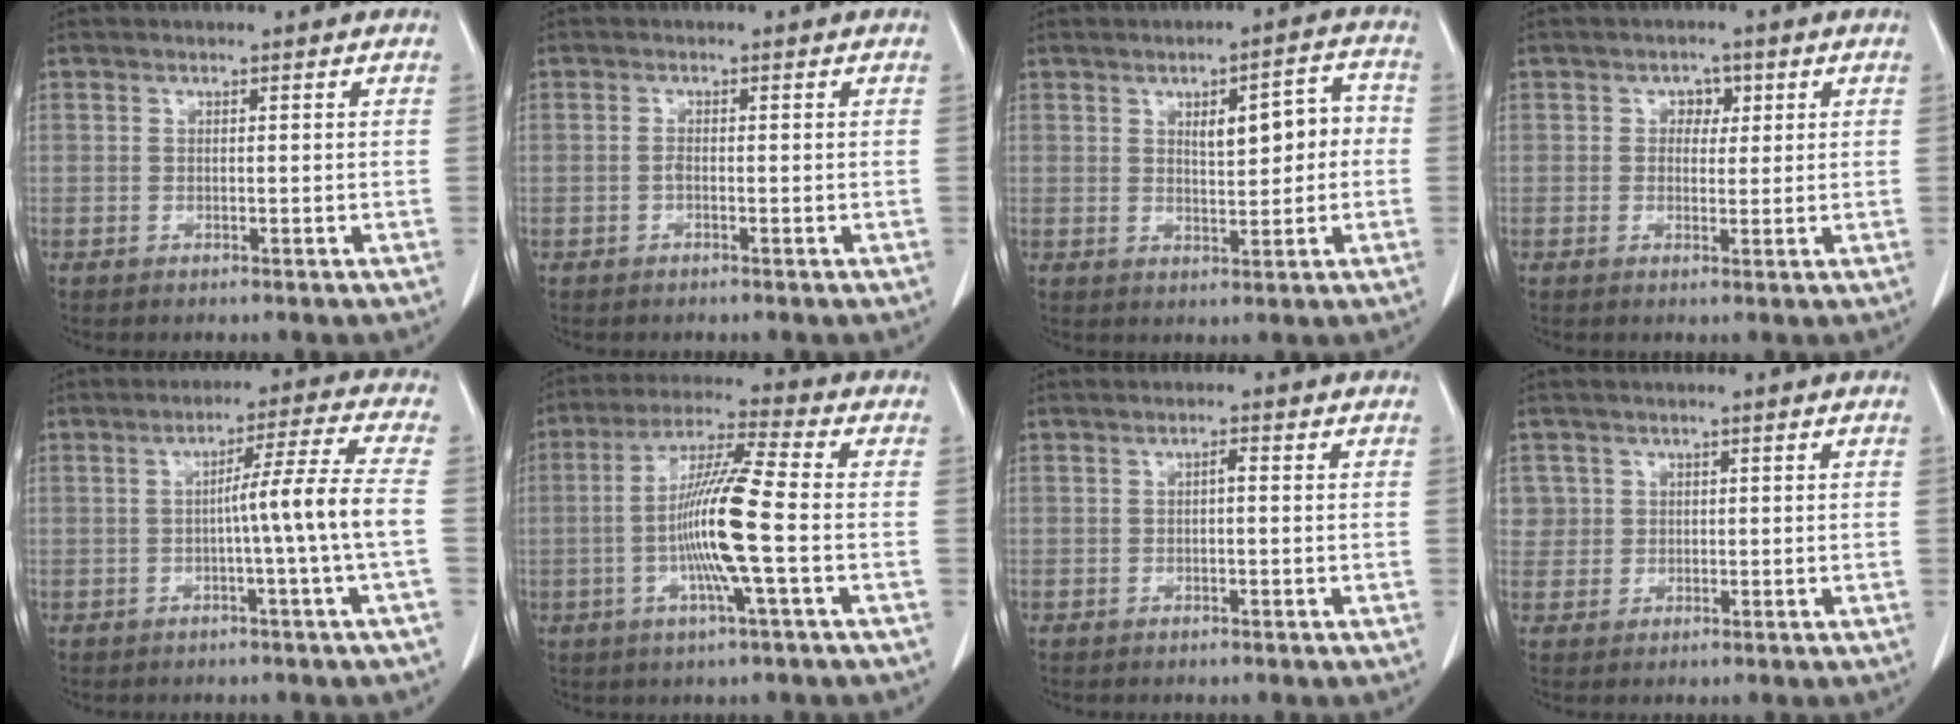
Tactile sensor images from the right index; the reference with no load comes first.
{"total": 0.7, "force": [-0.3, 0.2, 0.6], "torque": [-0.013, 0.001, -0.007]}
{"total": 7.0, "force": [0.7, 2.5, 6.5], "torque": [-0.090, 0.026, 0.016]}
{"total": 2.5, "force": [0.8, 1.9, 1.4], "torque": [-0.014, 0.005, 0.009]}
{"total": 7.7, "force": [-1.4, -2.0, 7.3], "torque": [-0.112, 0.011, -0.018]}
{"total": 12.0, "force": [-1.9, -0.4, 11.8], "torque": [-0.226, 0.000, -0.045]}
{"total": 0.9, "force": [0.0, 0.2, 0.8], "torque": [-0.014, 0.003, 0.000]}
{"total": 2.8, "force": [1.0, 2.6, -0.2], "torque": [0.023, 0.004, 0.014]}